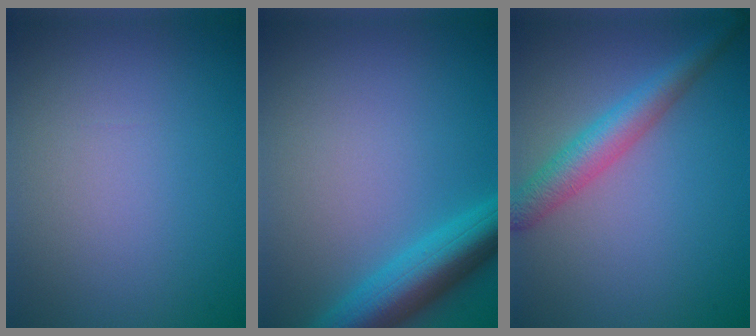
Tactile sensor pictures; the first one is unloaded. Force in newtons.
{"total": 6.3, "press": 6.3, "slide": 0.3}
{"total": 3.9, "press": 3.9, "slide": 0.1}